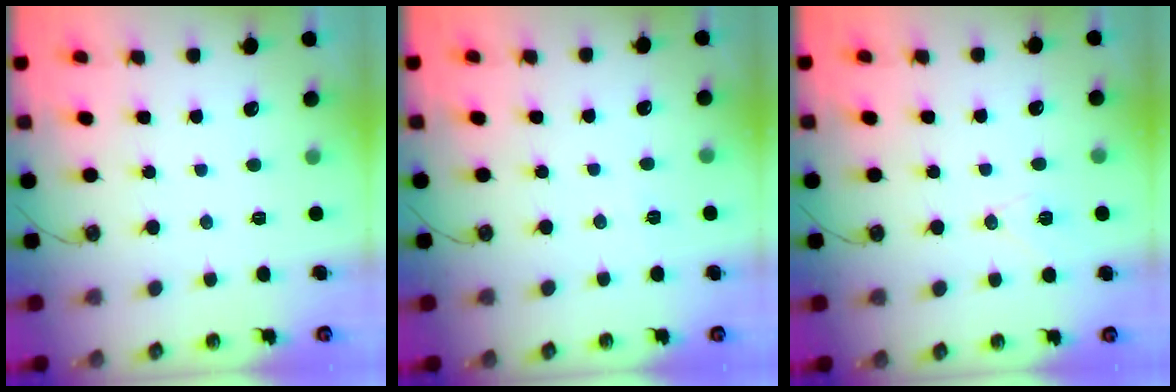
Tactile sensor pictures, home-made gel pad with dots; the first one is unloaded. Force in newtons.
{"total": 5.2, "press": 2.8, "slide": 4.3}
{"total": 6.8, "press": 6.2, "slide": 2.9}